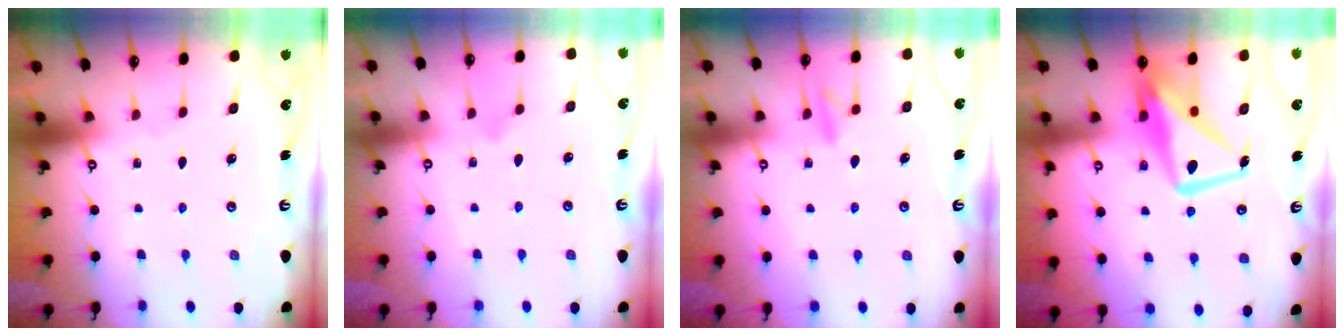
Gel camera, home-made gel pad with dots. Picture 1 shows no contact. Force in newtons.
{"total": 6.6, "press": 6.6, "slide": 0.3}
{"total": 10.5, "press": 10.3, "slide": 1.7}
{"total": 14.3, "press": 14.2, "slide": 1.1}